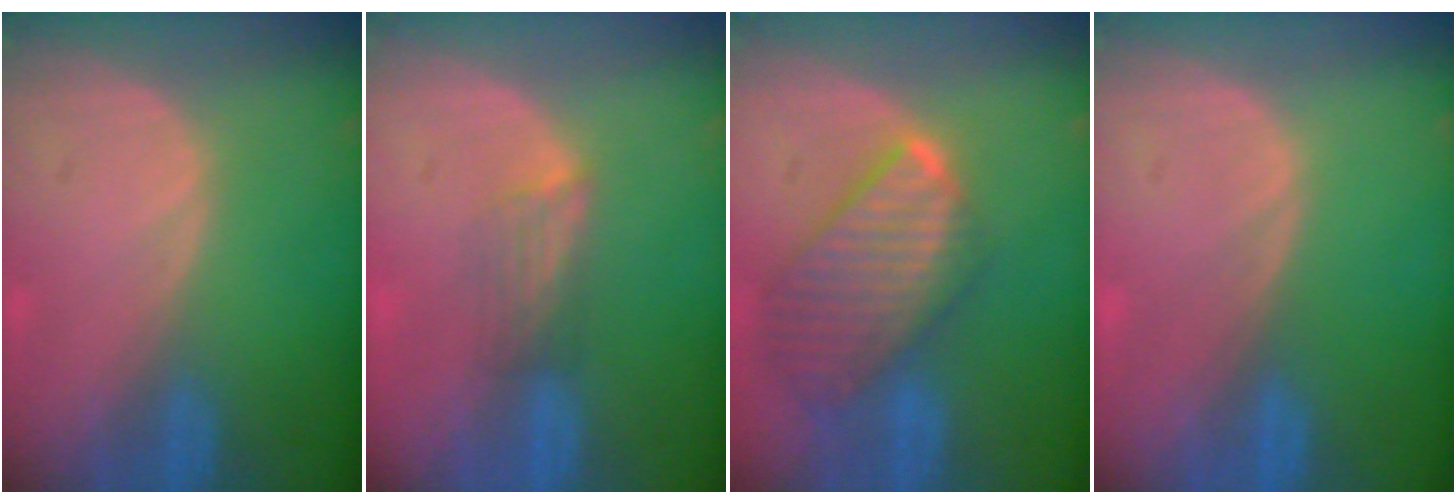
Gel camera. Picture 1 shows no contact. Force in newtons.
{"total": 2.8, "press": 2.5, "slide": 1.4}
{"total": 9.7, "press": 8.3, "slide": 5.0}
{"total": 0.0}